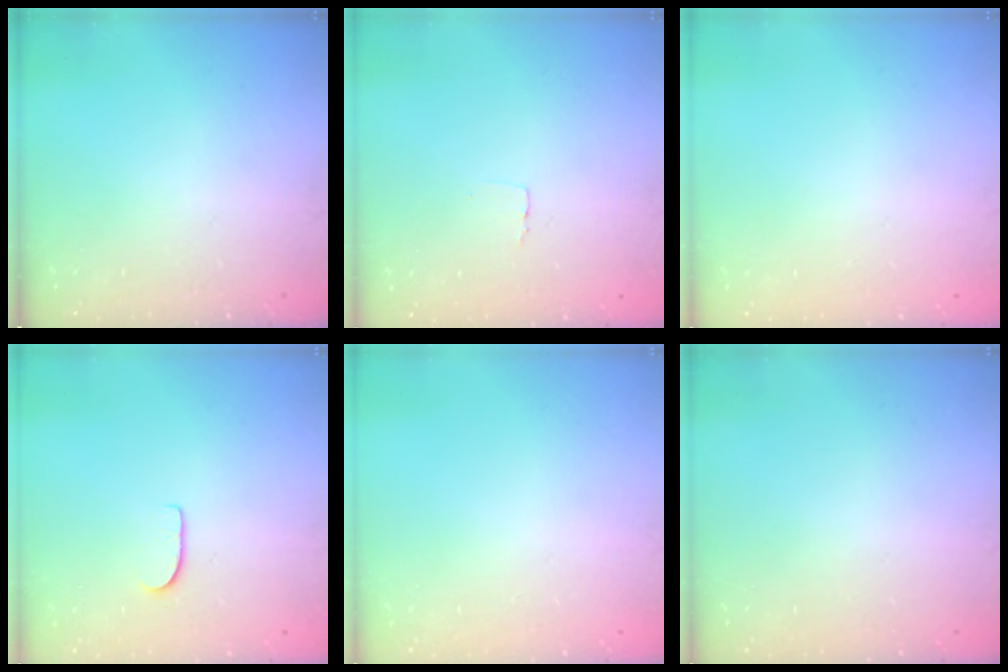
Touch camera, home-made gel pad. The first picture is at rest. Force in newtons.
{"total": 2.6, "press": 2.6, "slide": 0.1}
{"total": 0.0}
{"total": 6.1, "press": 6.1, "slide": 0.5}
{"total": 0.6, "press": 0.6, "slide": 0.1}
{"total": 0.0}